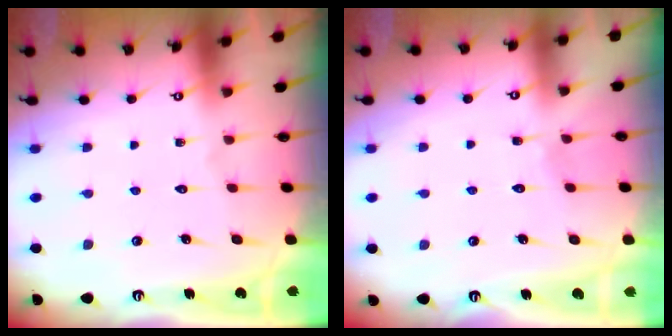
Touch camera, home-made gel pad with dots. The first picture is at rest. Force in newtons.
{"total": 2.9, "press": 2.9, "slide": 0.4}